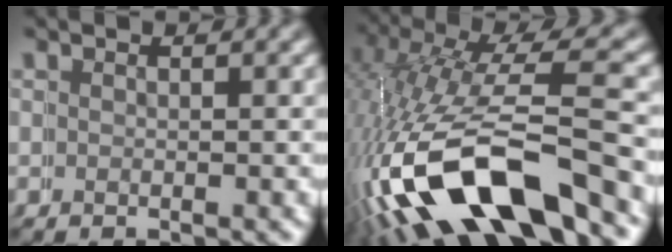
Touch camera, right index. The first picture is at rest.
{"total": 10.3, "force": [-3.6, 4.7, 8.5], "torque": [-0.200, -0.033, -0.030]}